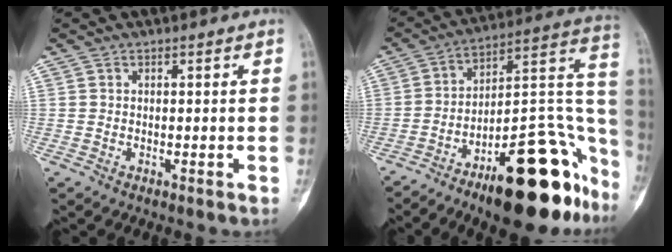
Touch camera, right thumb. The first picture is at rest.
{"total": 27.4, "force": [-14.6, 9.5, 21.1], "torque": [-0.206, 0.098, -0.214]}